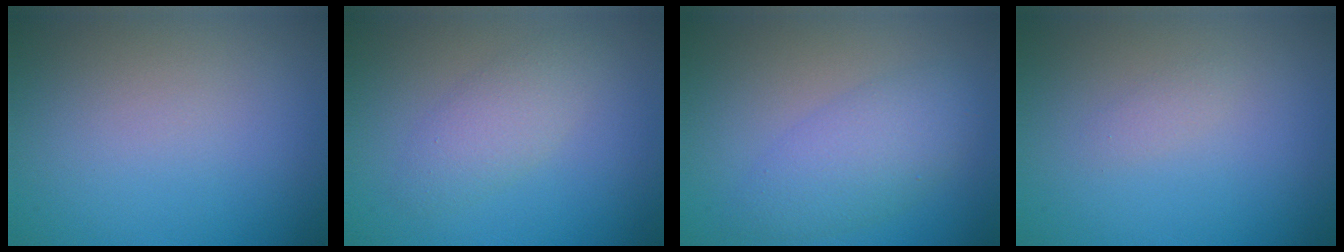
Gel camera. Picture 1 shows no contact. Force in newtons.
{"total": 2.5, "press": 2.5, "slide": 0.2}
{"total": 4.2, "press": 4.2, "slide": 0.1}
{"total": 0.7, "press": 0.7, "slide": 0.0}